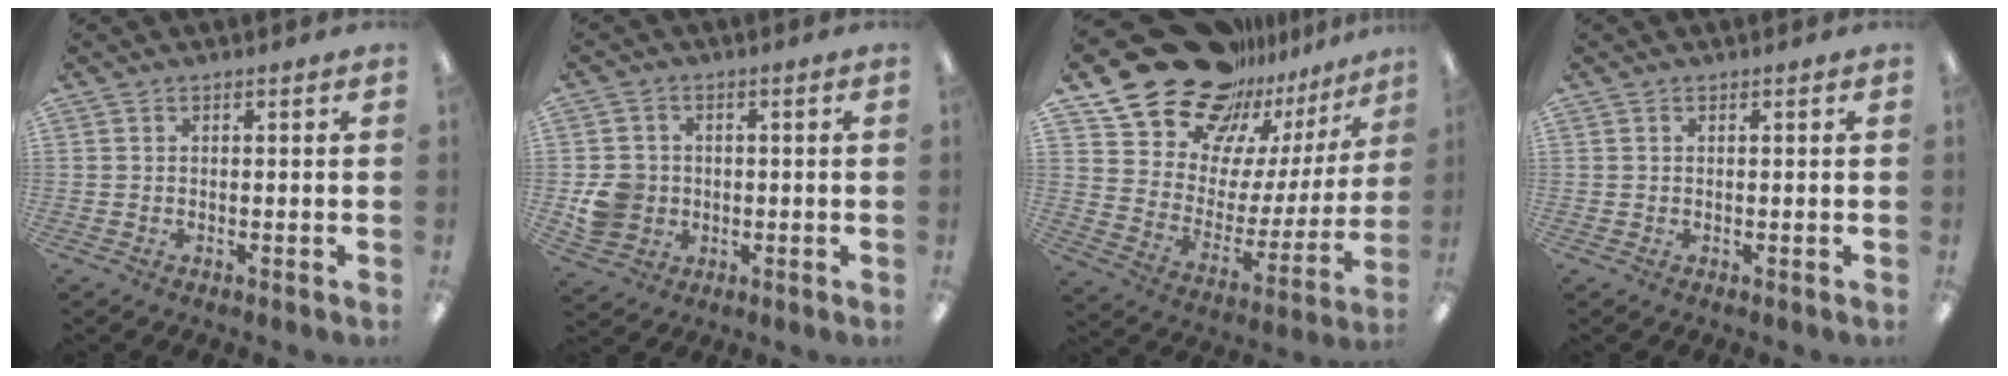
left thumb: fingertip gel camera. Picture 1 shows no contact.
{"total": 7.0, "force": [-0.7, 6.6, 2.3], "torque": [-0.048, 0.014, -0.009]}
{"total": 24.4, "force": [19.7, 12.2, 7.5], "torque": [-0.133, -0.141, 0.364]}
{"total": 0.0}